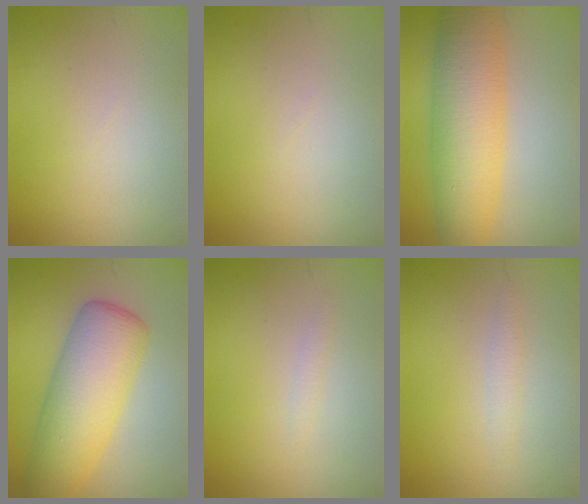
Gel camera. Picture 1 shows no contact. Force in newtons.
{"total": 0.0}
{"total": 8.2, "press": 8.2, "slide": 0.2}
{"total": 8.2, "press": 8.2, "slide": 0.3}
{"total": 0.7, "press": 0.6, "slide": 0.1}
{"total": 1.1, "press": 1.1, "slide": 0.1}